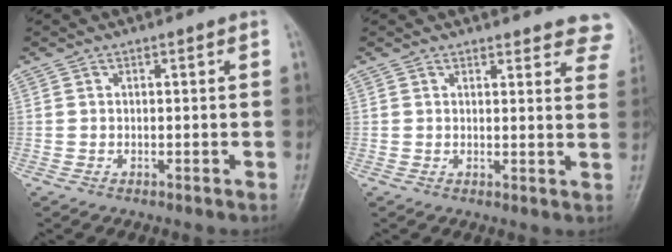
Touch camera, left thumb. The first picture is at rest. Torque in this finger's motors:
{"motor_torque": [0.37, 0.28, 0.05, -0.10, 0.04]}